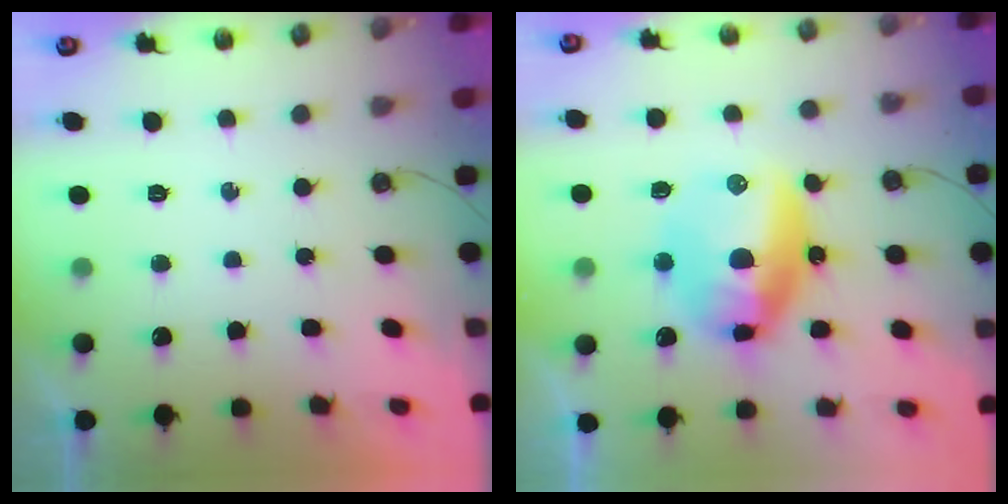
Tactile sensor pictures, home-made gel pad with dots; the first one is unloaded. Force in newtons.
{"total": 15.2, "press": 15.1, "slide": 1.6}